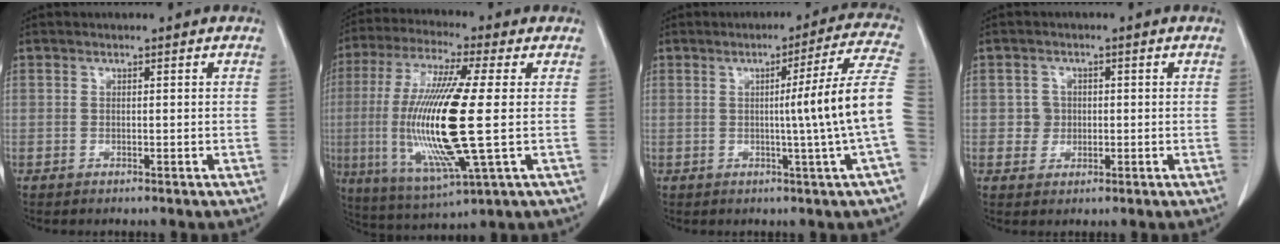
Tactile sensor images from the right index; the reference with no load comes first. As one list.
[{"total": 18.5, "force": [-1.0, 1.8, 18.4], "torque": [-0.385, -0.011, -0.019]}, {"total": 12.2, "force": [-1.1, -3.0, 11.8], "torque": [-0.146, -0.001, -0.015]}, {"total": 2.6, "force": [0.1, 2.6, 0.5], "torque": [0.001, 0.005, 0.003]}]